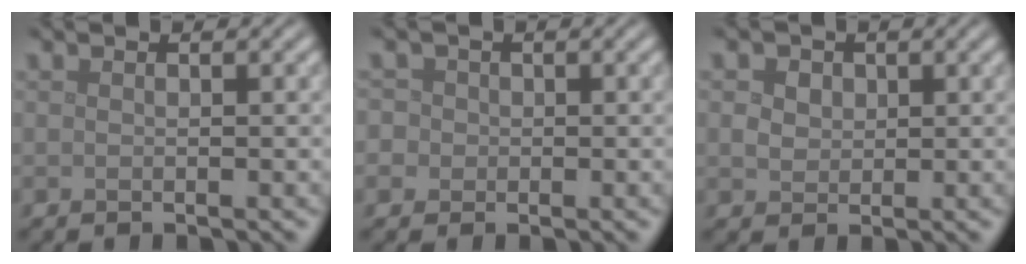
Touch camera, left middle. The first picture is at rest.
{"total": 3.7, "force": [0.4, 3.5, 1.3], "torque": [-0.007, 0.032, -0.021]}
{"total": 3.1, "force": [1.4, 2.4, 1.5], "torque": [-0.031, 0.008, 0.017]}